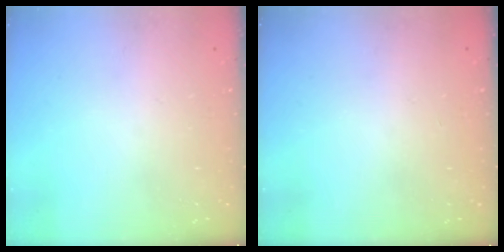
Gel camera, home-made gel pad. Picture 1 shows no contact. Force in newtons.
{"total": 0.0}